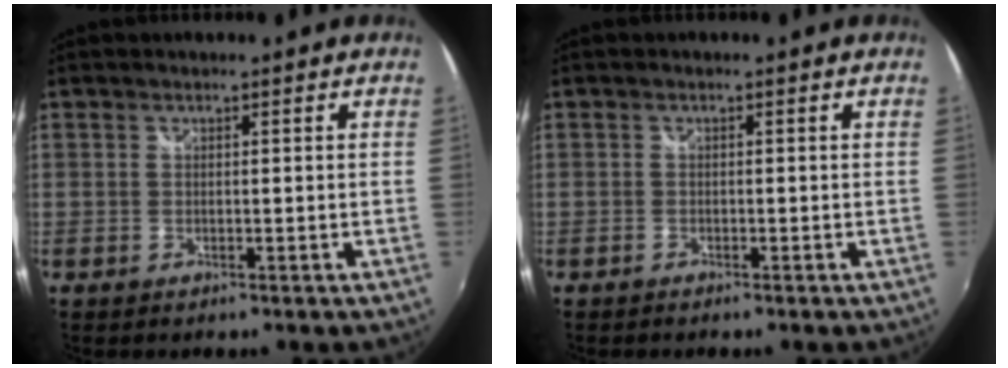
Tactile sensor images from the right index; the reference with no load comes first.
{"total": 0.9, "force": [-0.8, 0.3, 0.1], "torque": [-0.006, -0.004, -0.016]}